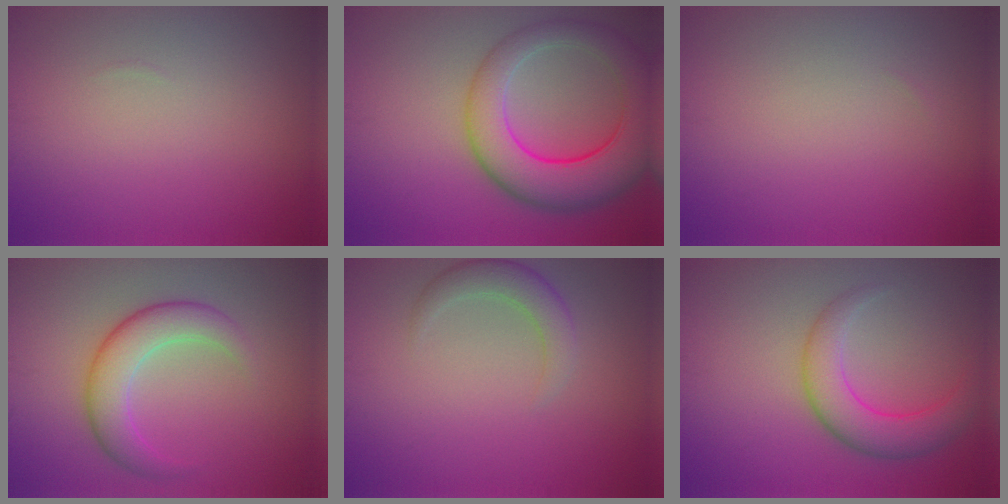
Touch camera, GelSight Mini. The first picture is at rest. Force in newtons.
{"total": 8.7, "press": 8.7, "slide": 0.4}
{"total": 0.0}
{"total": 4.6, "press": 4.6, "slide": 0.2}
{"total": 2.6, "press": 2.6, "slide": 0.1}
{"total": 4.6, "press": 4.6, "slide": 0.2}